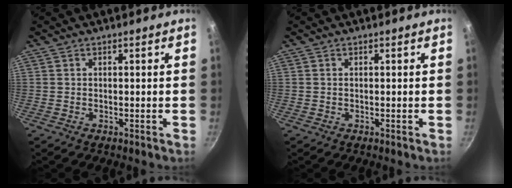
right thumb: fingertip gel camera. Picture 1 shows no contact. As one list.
[{"total": 0.0}]